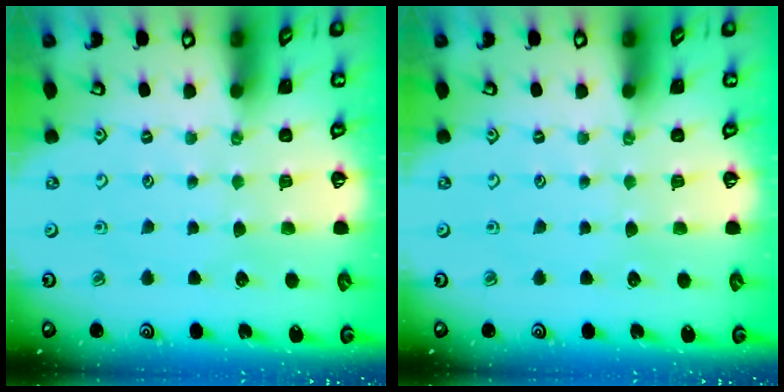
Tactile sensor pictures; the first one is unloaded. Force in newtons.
{"total": 0.0}